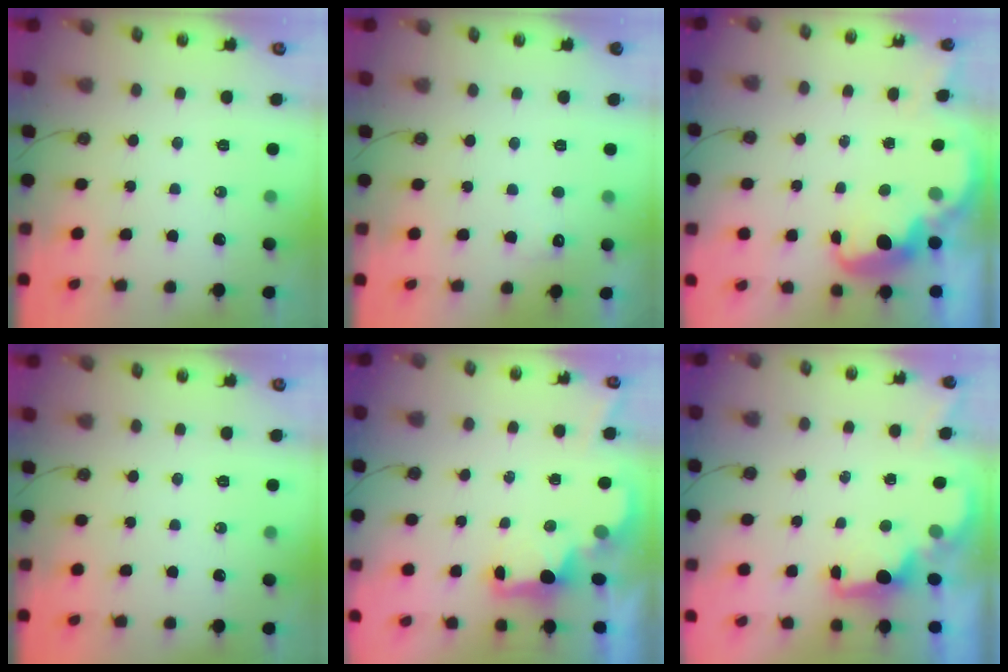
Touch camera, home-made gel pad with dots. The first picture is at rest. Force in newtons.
{"total": 3.7, "press": 3.6, "slide": 1.0}
{"total": 3.2, "press": 3.2, "slide": 0.6}
{"total": 0.0}
{"total": 2.1, "press": 2.0, "slide": 0.8}
{"total": 1.7, "press": 1.5, "slide": 0.8}